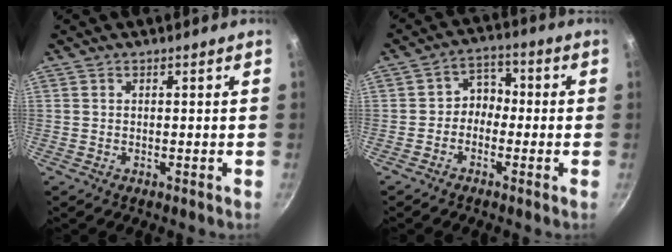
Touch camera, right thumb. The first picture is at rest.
{"total": 4.8, "force": [-1.3, 3.9, 2.4], "torque": [-0.006, 0.030, -0.035]}